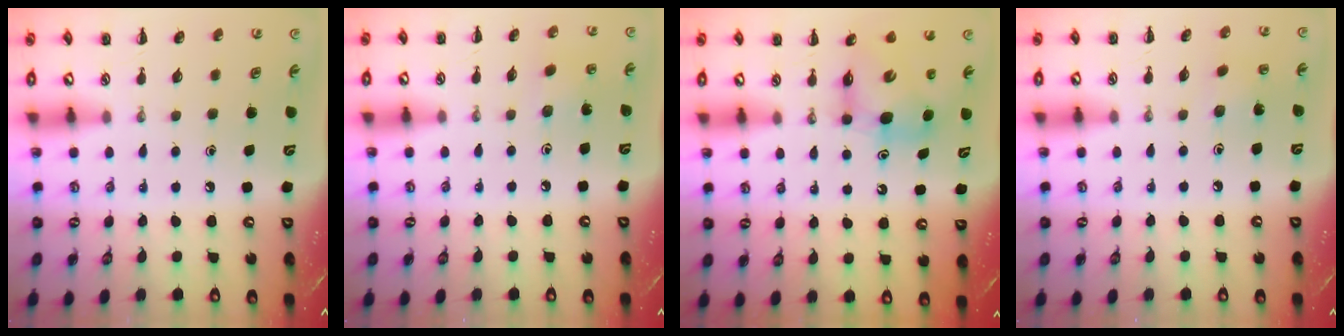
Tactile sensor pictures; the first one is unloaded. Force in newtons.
{"total": 2.1, "press": 2.1, "slide": 0.5}
{"total": 7.0, "press": 7.0, "slide": 0.5}
{"total": 1.5, "press": 1.4, "slide": 0.7}